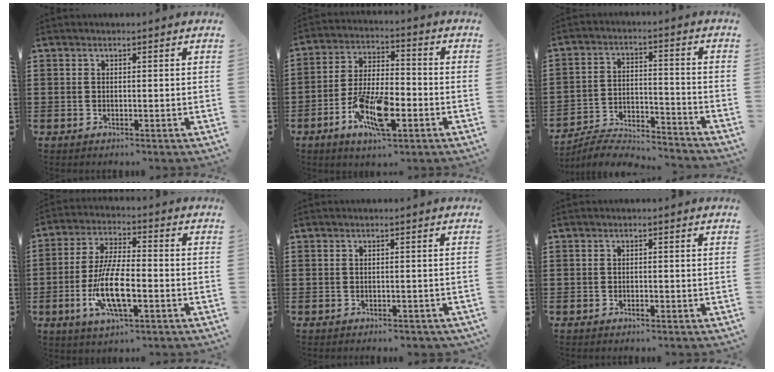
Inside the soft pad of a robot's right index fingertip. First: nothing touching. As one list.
[{"total": 11.4, "force": [-4.9, 4.4, 9.3], "torque": [-0.191, 0.004, -0.087]}, {"total": 5.8, "force": [-5.7, 0.3, 0.9], "torque": [-0.029, 0.001, -0.117]}, {"total": 10.7, "force": [-3.1, 3.6, 9.6], "torque": [-0.209, -0.012, -0.060]}, {"total": 0.9, "force": [-0.8, 0.2, 0.2], "torque": [-0.009, -0.002, -0.017]}, {"total": 0.8, "force": [-0.5, 0.3, 0.6], "torque": [-0.014, -0.003, -0.009]}]